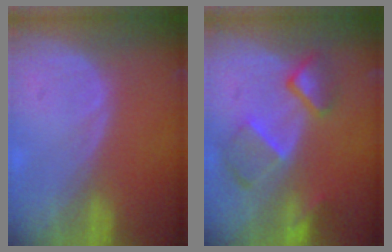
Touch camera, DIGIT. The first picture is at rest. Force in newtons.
{"total": 7.6, "press": 6.7, "slide": 3.5}